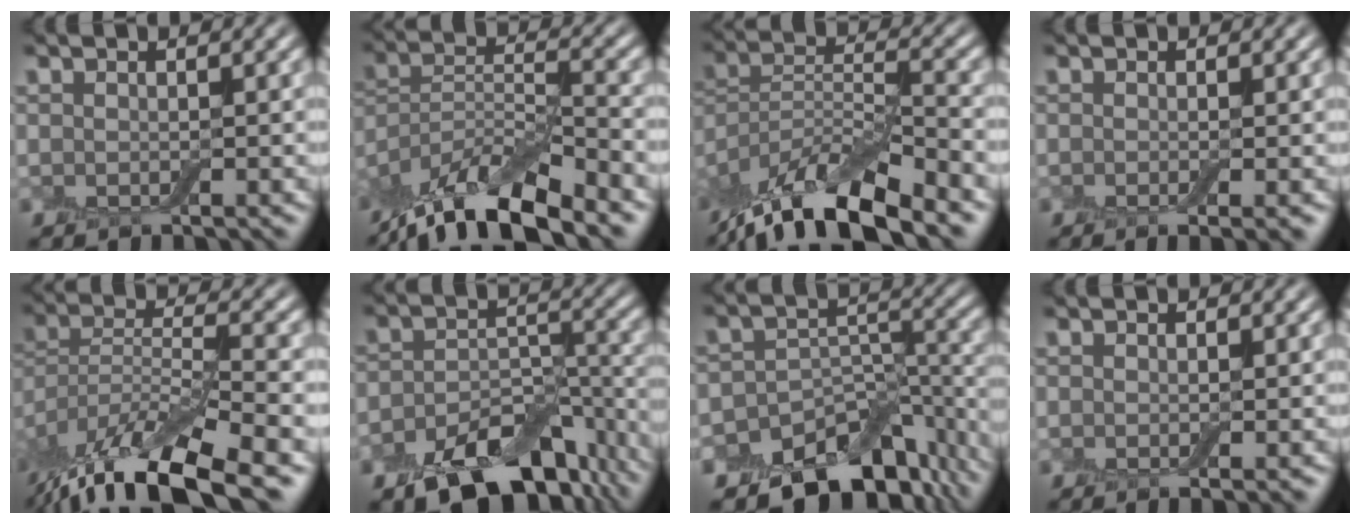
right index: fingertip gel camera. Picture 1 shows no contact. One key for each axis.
{"total": 11.0, "fx": -8.3, "fy": 3.1, "fz": 6.5, "tx": -0.117, "ty": 0.005, "tz": -0.160}
{"total": 12.0, "fx": -8.7, "fy": 3.4, "fz": 7.6, "tx": -0.142, "ty": 0.007, "tz": -0.164}
{"total": 2.5, "fx": -0.7, "fy": 0.7, "fz": 2.3, "tx": -0.029, "ty": -0.009, "tz": -0.011}
{"total": 13.5, "fx": -9.5, "fy": 3.4, "fz": 9.0, "tx": -0.170, "ty": 0.002, "tz": -0.172}
{"total": 11.1, "fx": -7.2, "fy": 6.1, "fz": 5.9, "tx": -0.099, "ty": -0.018, "tz": -0.108}
{"total": 11.0, "fx": -7.9, "fy": 6.2, "fz": 4.6, "tx": -0.063, "ty": -0.001, "tz": -0.119}
{"total": 1.1, "fx": -0.1, "fy": 0.1, "fz": 1.0, "tx": -0.016, "ty": -0.006, "tz": -0.003}